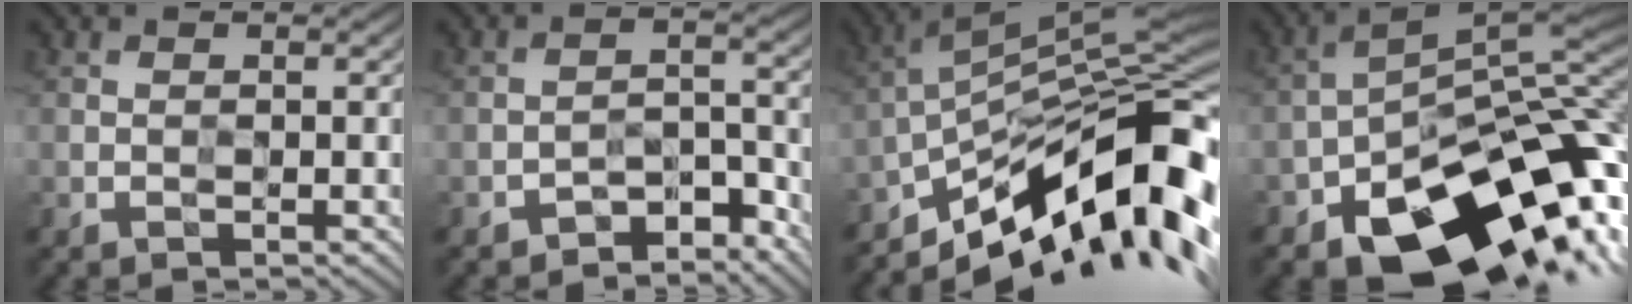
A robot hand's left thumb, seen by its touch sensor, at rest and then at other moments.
{"total": 4.6, "force": [-4.0, 1.8, 1.6], "torque": [-0.014, 0.008, -0.069]}
{"total": 15.4, "force": [-8.9, 4.6, 11.7], "torque": [-0.192, 0.013, -0.169]}
{"total": 18.0, "force": [-10.0, 8.9, 12.0], "torque": [-0.189, -0.022, -0.169]}